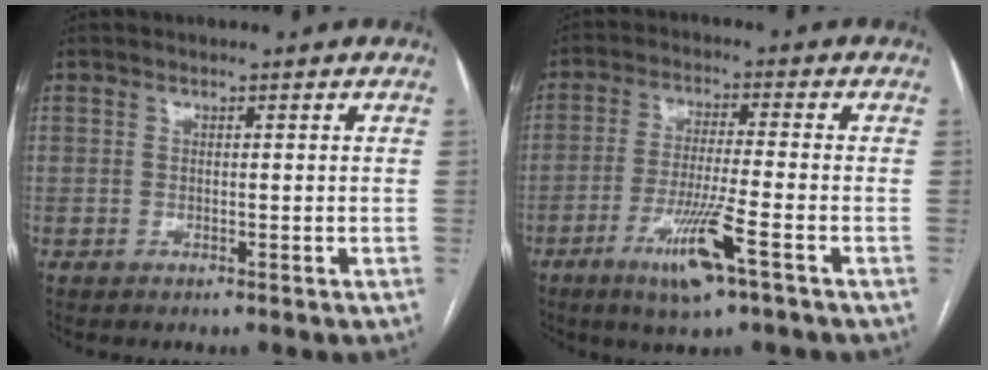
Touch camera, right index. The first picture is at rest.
{"total": 8.9, "force": [-4.5, 0.0, 7.7], "torque": [-0.148, -0.016, -0.081]}